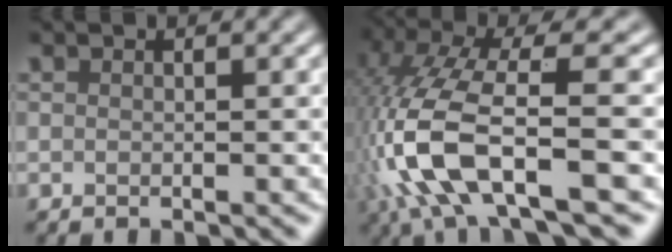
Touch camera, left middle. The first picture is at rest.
{"total": 10.4, "force": [-3.8, 2.9, 9.2], "torque": [-0.198, 0.012, -0.074]}